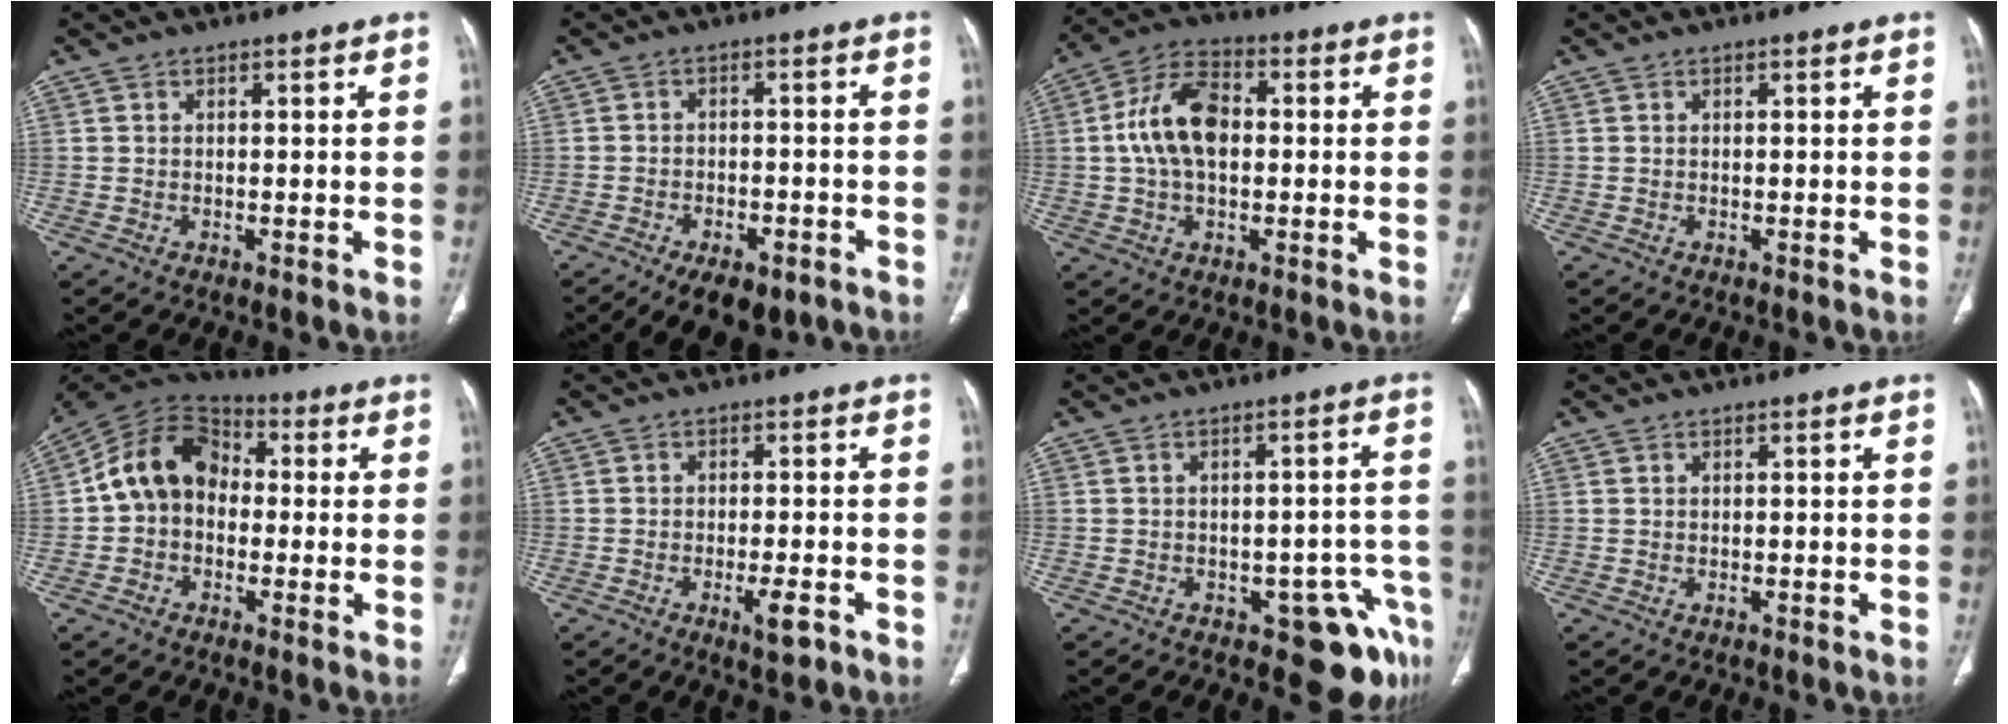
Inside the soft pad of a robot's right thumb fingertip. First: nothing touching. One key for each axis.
{"total": 11.3, "fx": -7.4, "fy": 5.7, "fz": 6.2, "tx": -0.077, "ty": 0.027, "tz": -0.103}
{"total": 12.1, "fx": 0.8, "fy": 7.4, "fz": 9.5, "tx": -0.179, "ty": 0.026, "tz": 0.007}
{"total": 0.0}
{"total": 12.4, "fx": -0.1, "fy": 9.8, "fz": 7.6, "tx": -0.116, "ty": 0.040, "tz": -0.020}
{"total": 4.1, "fx": -2.1, "fy": 1.3, "fz": 3.3, "tx": -0.049, "ty": 0.005, "tz": -0.030}
{"total": 9.2, "fx": -5.4, "fy": 4.5, "fz": 6.0, "tx": -0.033, "ty": 0.034, "tz": -0.065}
{"total": 0.0}